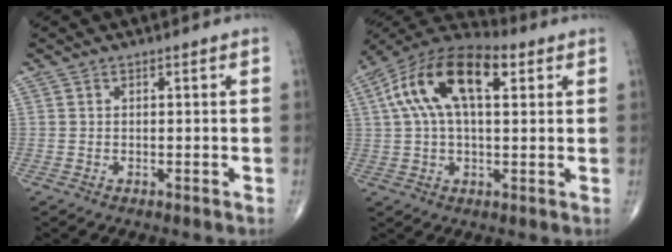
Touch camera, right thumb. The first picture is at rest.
{"total": 16.7, "force": [5.0, 8.1, 13.8], "torque": [-0.257, 0.034, 0.080]}